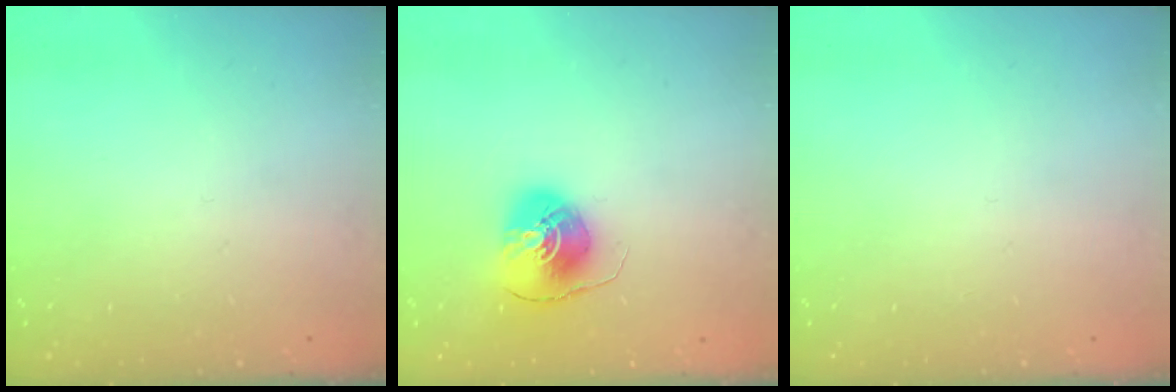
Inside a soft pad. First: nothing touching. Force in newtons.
{"total": 7.5, "press": 7.5, "slide": 0.7}
{"total": 0.0}